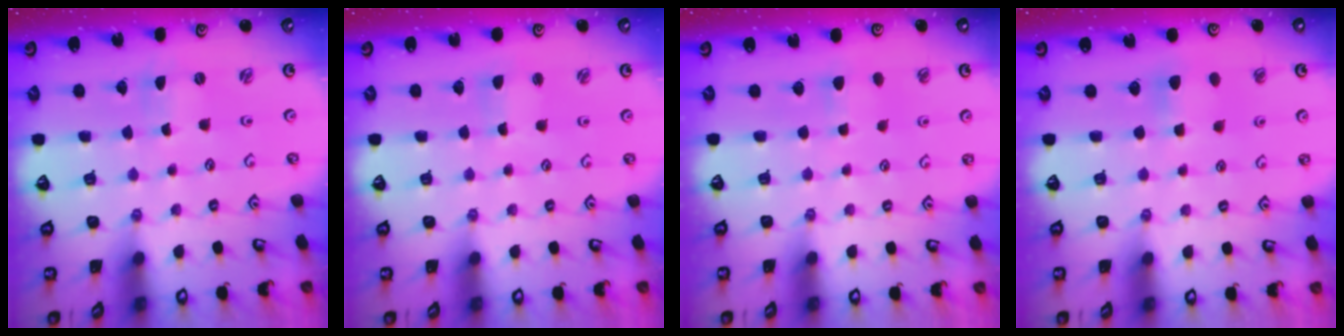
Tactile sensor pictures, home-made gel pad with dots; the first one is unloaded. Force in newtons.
{"total": 1.7, "press": 1.7, "slide": 0.3}
{"total": 4.8, "press": 4.7, "slide": 0.8}
{"total": 5.5, "press": 5.5, "slide": 0.8}